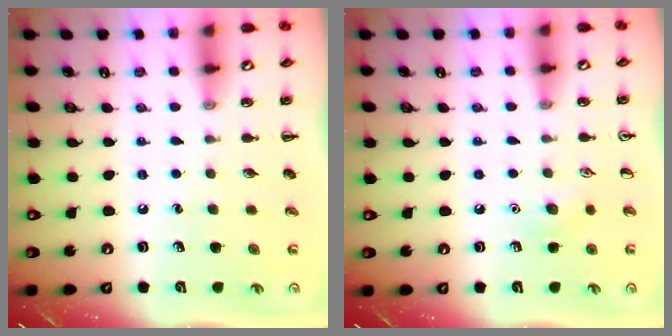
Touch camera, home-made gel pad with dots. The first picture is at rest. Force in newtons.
{"total": 6.8, "press": 6.5, "slide": 2.1}